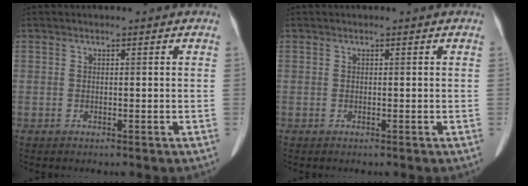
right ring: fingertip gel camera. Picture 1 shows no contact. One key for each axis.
{"total": 0.0}